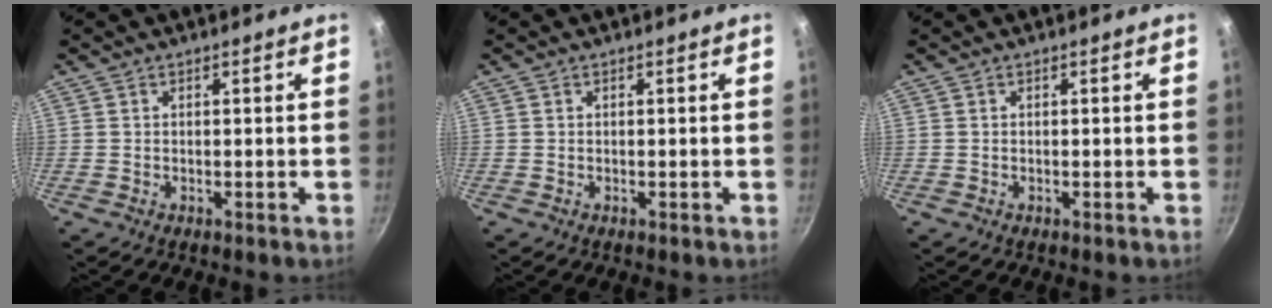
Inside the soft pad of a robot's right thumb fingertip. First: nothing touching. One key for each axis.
{"total": 0.0}
{"total": 0.0}